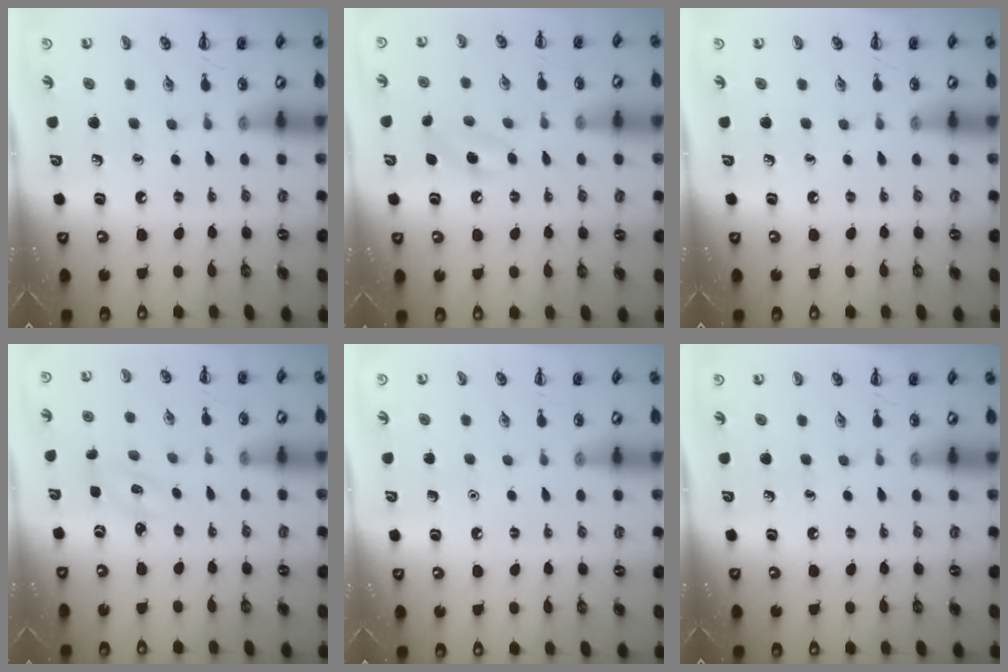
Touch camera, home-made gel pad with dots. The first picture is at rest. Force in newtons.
{"total": 7.6, "press": 7.3, "slide": 2.0}
{"total": 0.0}
{"total": 2.1, "press": 2.0, "slide": 0.6}
{"total": 1.6, "press": 1.6, "slide": 0.1}
{"total": 0.0}